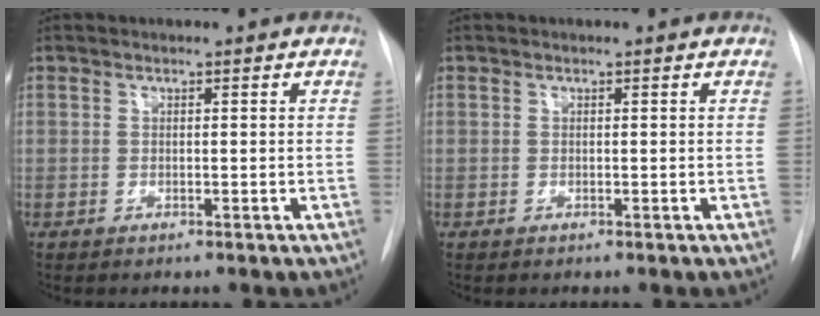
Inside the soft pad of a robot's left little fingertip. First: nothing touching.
{"total": 0.0}